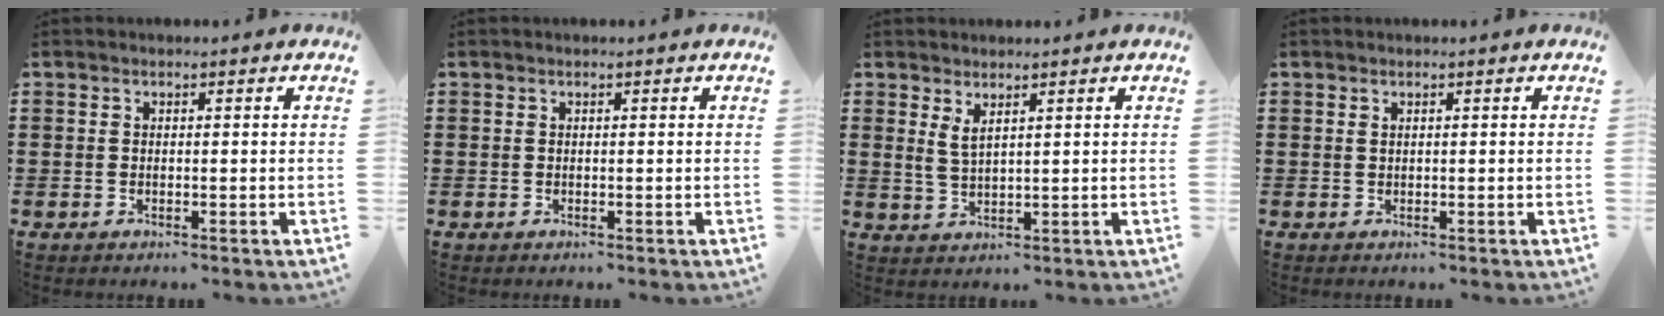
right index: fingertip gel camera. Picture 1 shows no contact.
{"total": 0.0}
{"total": 2.6, "force": [1.8, 0.7, 1.8], "torque": [-0.038, 0.003, 0.032]}
{"total": 0.0}